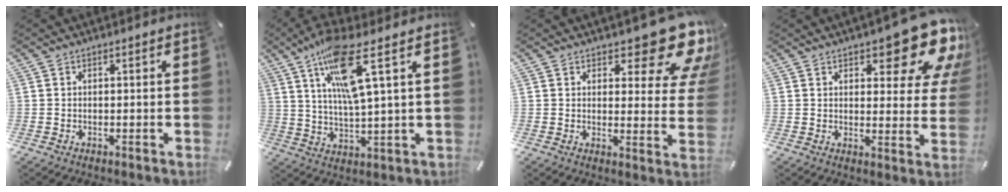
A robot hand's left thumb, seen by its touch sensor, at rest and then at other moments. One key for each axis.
{"total": 14.5, "fx": 7.0, "fy": 2.2, "fz": 12.4, "tx": -0.247, "ty": -0.016, "tz": 0.111}
{"total": 13.6, "fx": 9.0, "fy": 5.5, "fz": 8.5, "tx": -0.087, "ty": -0.077, "tz": 0.151}
{"total": 13.8, "fx": 8.9, "fy": 5.3, "fz": 9.1, "tx": -0.104, "ty": -0.068, "tz": 0.150}